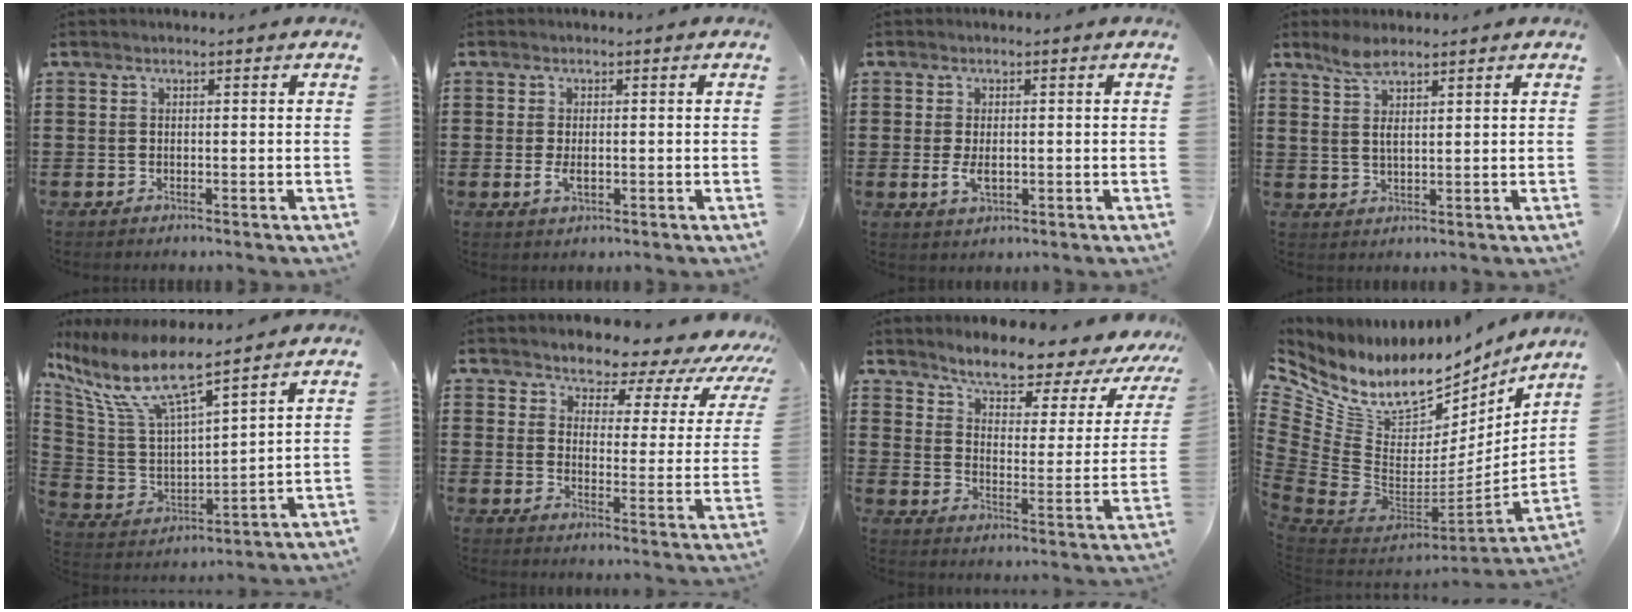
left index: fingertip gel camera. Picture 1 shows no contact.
{"total": 2.4, "force": [-0.3, 1.1, 2.1], "torque": [-0.048, -0.003, -0.007]}
{"total": 3.2, "force": [-0.2, 1.6, 2.7], "torque": [-0.059, -0.001, -0.006]}
{"total": 3.9, "force": [2.4, 1.1, 2.8], "torque": [-0.061, 0.005, 0.044]}
{"total": 10.5, "force": [7.3, 2.3, 7.2], "torque": [-0.173, -0.042, 0.121]}
{"total": 4.5, "force": [4.0, 1.7, 1.1], "torque": [-0.041, -0.034, 0.061]}
{"total": 6.1, "force": [5.4, 1.1, 2.7], "torque": [-0.063, -0.044, 0.081]}
{"total": 10.4, "force": [6.9, 6.3, 4.6], "torque": [-0.134, -0.069, 0.124]}